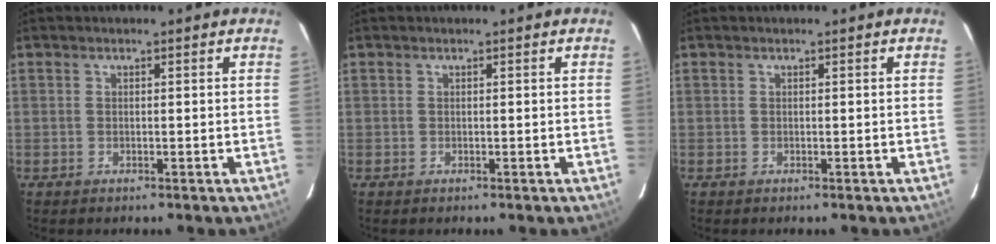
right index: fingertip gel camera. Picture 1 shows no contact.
{"total": 0.0}
{"total": 0.0}